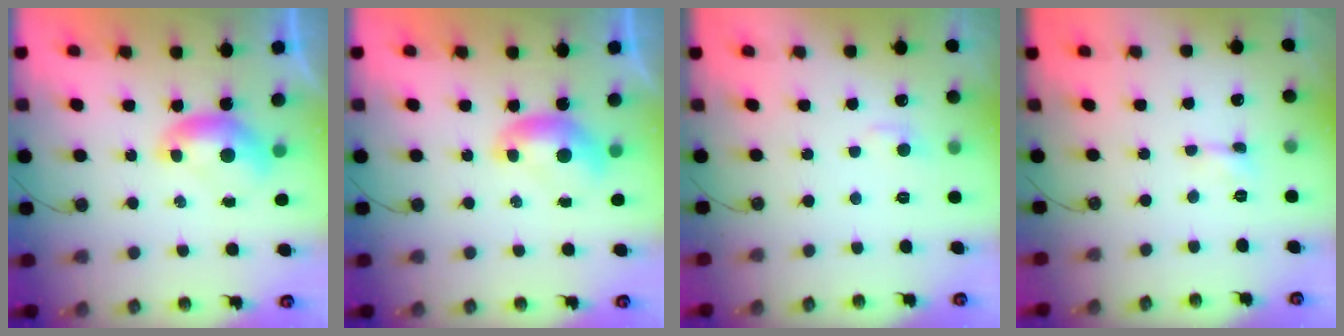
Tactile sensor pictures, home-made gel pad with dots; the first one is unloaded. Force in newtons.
{"total": 0.0}
{"total": 1.9, "press": 1.8, "slide": 0.6}
{"total": 0.0}